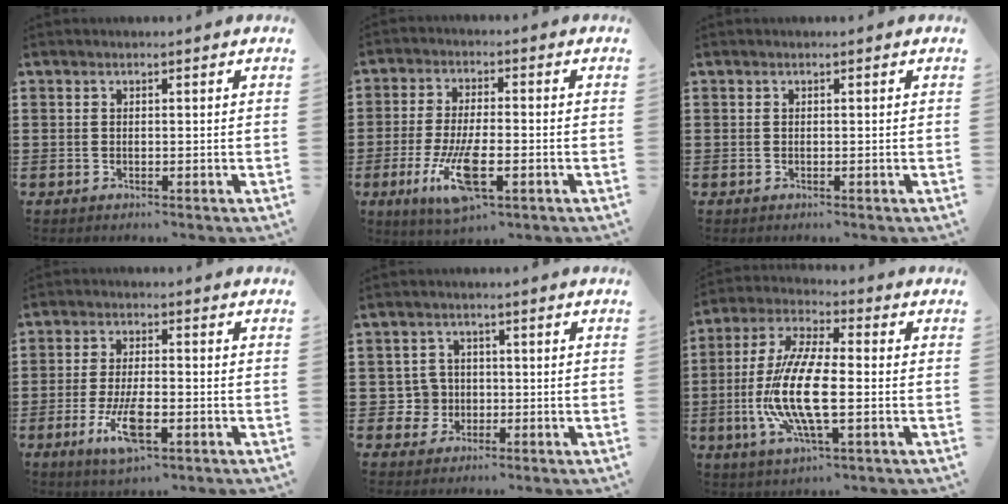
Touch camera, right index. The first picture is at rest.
{"total": 9.8, "force": [-3.6, 3.0, 8.6], "torque": [-0.188, -0.014, -0.066]}
{"total": 0.0}
{"total": 7.4, "force": [-2.8, 2.3, 6.5], "torque": [-0.145, -0.014, -0.054]}
{"total": 3.9, "force": [-0.6, 3.8, 0.8], "torque": [-0.039, 0.007, -0.016]}
{"total": 12.1, "force": [-2.5, 3.9, 11.2], "torque": [-0.255, -0.015, -0.054]}